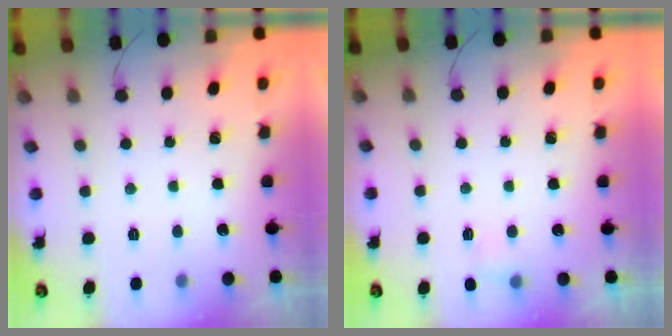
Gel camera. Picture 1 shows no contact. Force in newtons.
{"total": 2.6, "press": 2.5, "slide": 0.7}